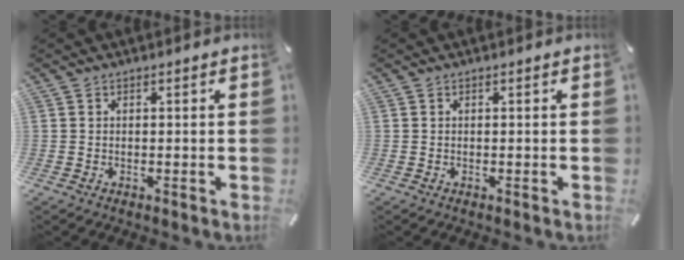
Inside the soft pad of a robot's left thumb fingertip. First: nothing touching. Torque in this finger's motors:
{"motor_torque": [0.00, 0.00, -0.05, 0.08, 0.00]}